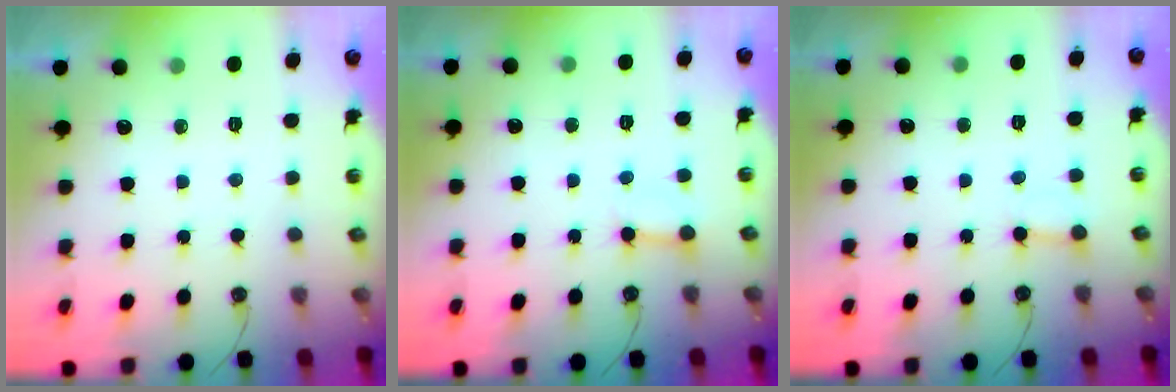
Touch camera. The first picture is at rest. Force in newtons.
{"total": 5.0, "press": 5.0, "slide": 0.4}
{"total": 2.2, "press": 2.2, "slide": 0.3}